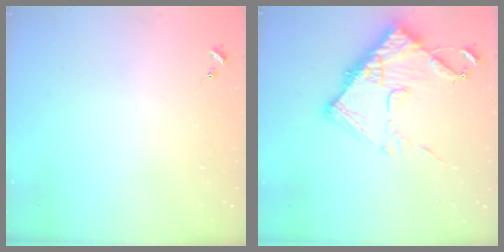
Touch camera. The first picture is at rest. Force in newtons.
{"total": 14.5, "press": 14.5, "slide": 1.4}